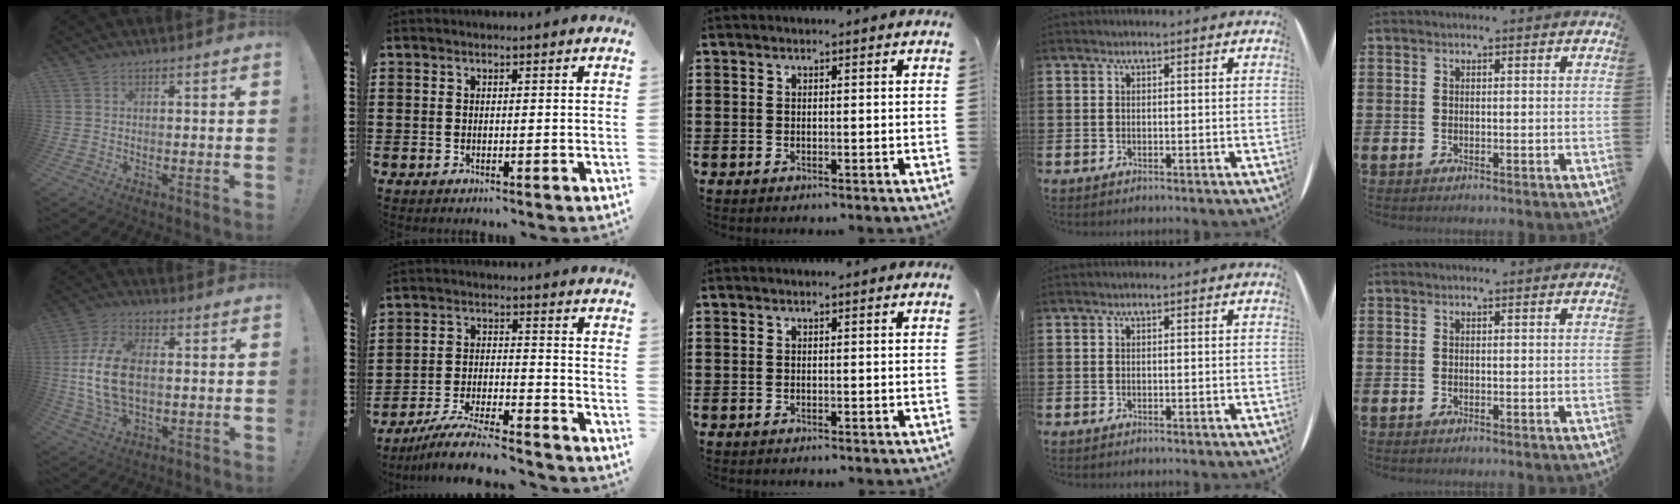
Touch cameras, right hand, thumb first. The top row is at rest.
{"thumb": {"total": 14.7, "force": [0.6, 8.6, 11.9], "torque": [-0.237, 0.002, 0.014]}, "index": {"total": 7.8, "force": [-7.2, 0.1, 3.0], "torque": [-0.060, 0.001, -0.138]}}